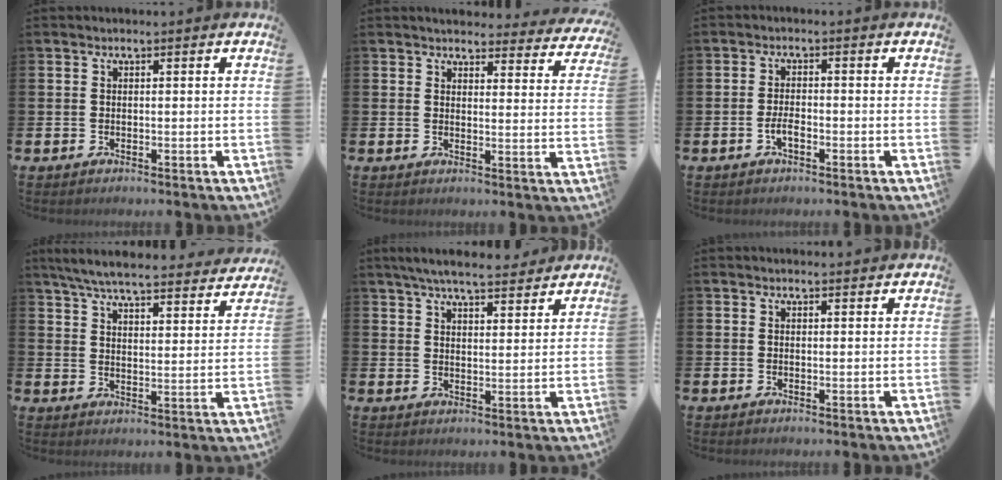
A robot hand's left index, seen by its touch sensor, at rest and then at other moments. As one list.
[{"total": 3.6, "force": [3.5, 0.8, 0.1], "torque": [-0.003, -0.030, 0.059]}, {"total": 2.1, "force": [-0.9, 0.8, 1.8], "torque": [-0.032, 0.002, -0.018]}, {"total": 6.8, "force": [6.3, 0.7, 2.4], "torque": [-0.063, -0.044, 0.108]}, {"total": 5.9, "force": [5.6, 0.8, 1.7], "torque": [-0.036, -0.026, 0.098]}, {"total": 1.0, "force": [1.0, 0.1, 0.1], "torque": [0.009, -0.005, 0.016]}]